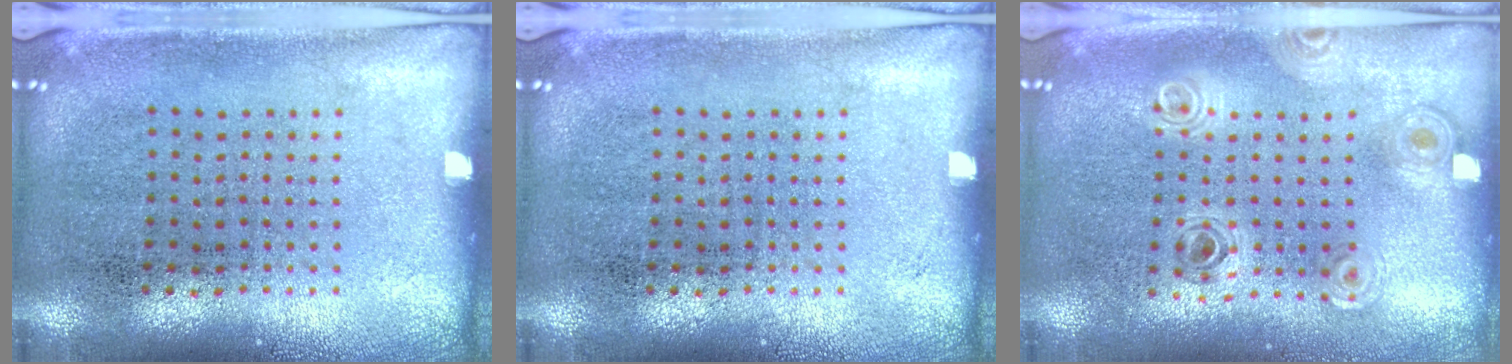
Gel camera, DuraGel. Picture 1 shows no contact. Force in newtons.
{"total": 0.0}
{"total": 0.9, "press": 0.9, "slide": 0.1}